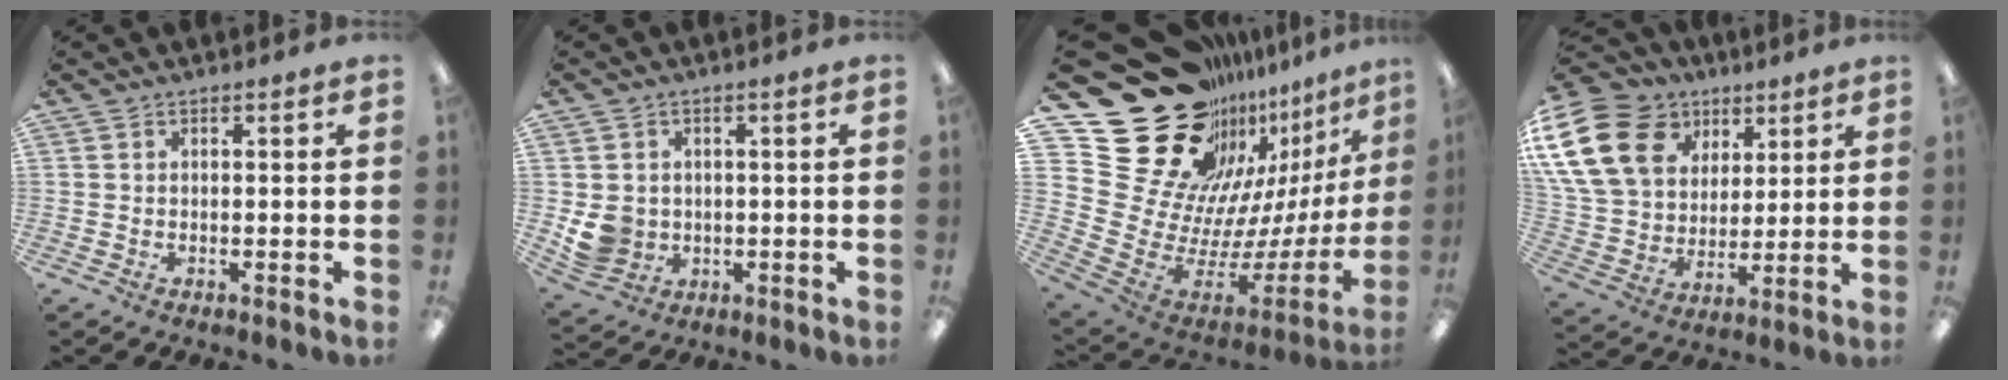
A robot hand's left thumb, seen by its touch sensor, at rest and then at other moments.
{"total": 6.8, "force": [0.3, 6.5, 2.0], "torque": [-0.046, 0.006, 0.014]}
{"total": 32.7, "force": [18.9, 20.2, 17.4], "torque": [-0.253, -0.177, 0.423]}
{"total": 22.1, "force": [9.3, 16.3, 11.7], "torque": [-0.245, -0.021, 0.173]}